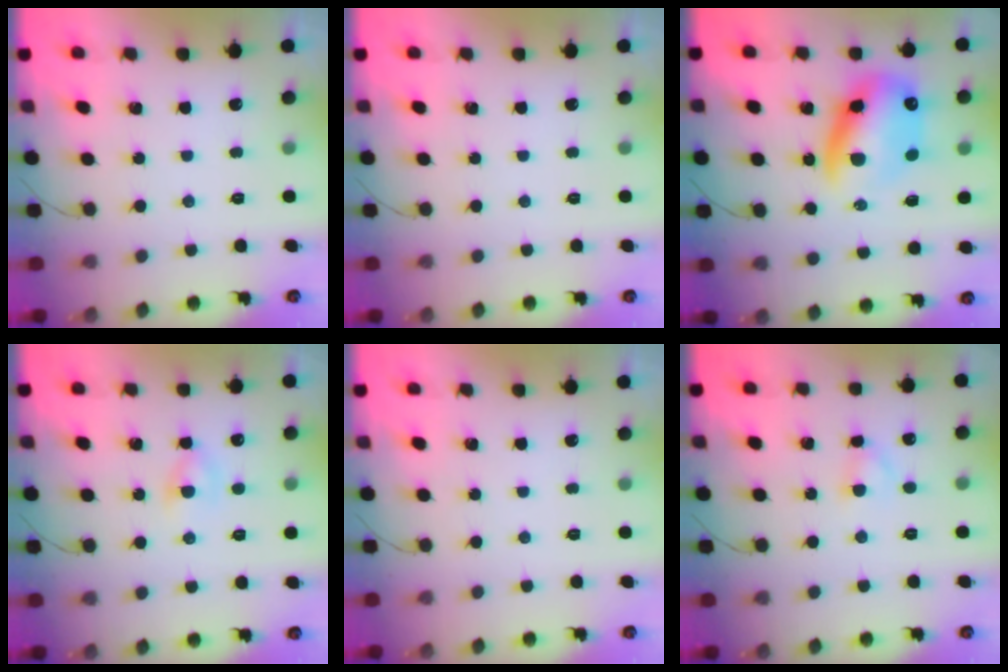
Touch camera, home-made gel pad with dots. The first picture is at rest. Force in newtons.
{"total": 0.0}
{"total": 14.9, "press": 14.4, "slide": 3.8}
{"total": 3.4, "press": 3.2, "slide": 1.3}
{"total": 0.0}
{"total": 2.6, "press": 2.3, "slide": 1.2}